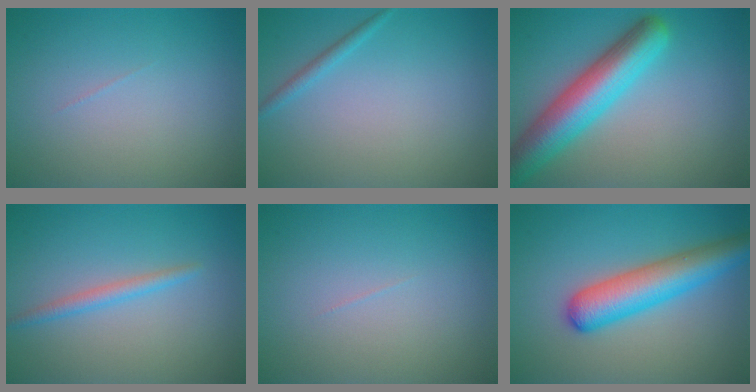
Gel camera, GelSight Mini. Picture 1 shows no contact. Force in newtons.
{"total": 1.1, "press": 1.1, "slide": 0.1}
{"total": 7.6, "press": 7.6, "slide": 0.4}
{"total": 1.6, "press": 1.6, "slide": 0.0}
{"total": 0.0}
{"total": 6.2, "press": 6.2, "slide": 0.2}